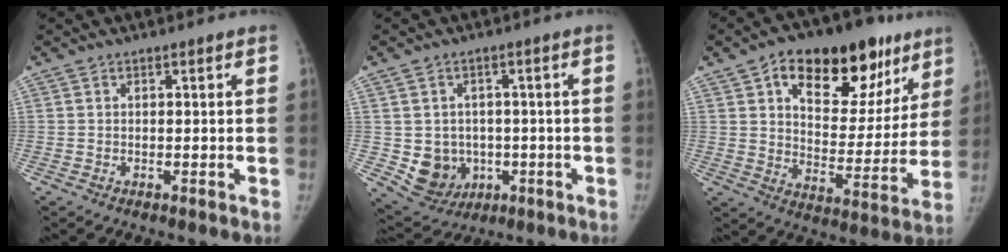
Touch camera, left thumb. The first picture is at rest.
{"total": 8.8, "force": [-1.4, 7.9, 3.8], "torque": [-0.027, 0.004, -0.002]}
{"total": 24.5, "force": [13.1, 13.2, 16.0], "torque": [-0.176, -0.015, 0.197]}